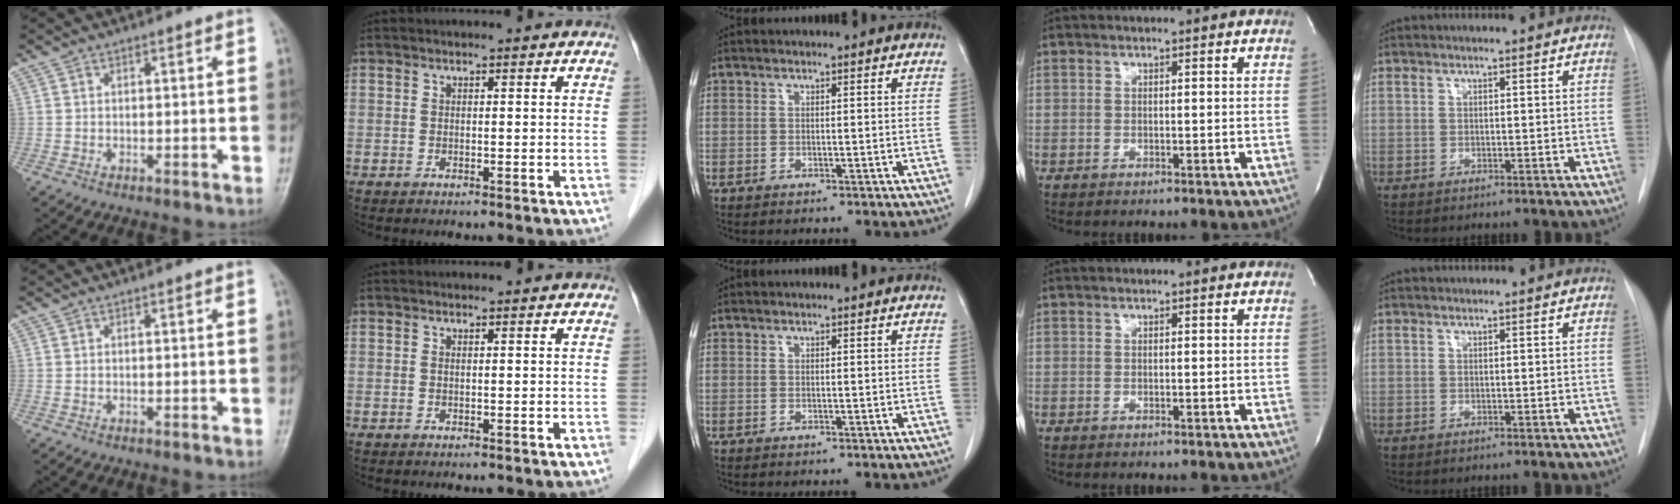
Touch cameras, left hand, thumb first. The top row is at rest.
{}